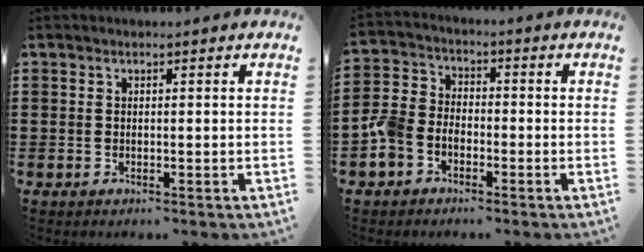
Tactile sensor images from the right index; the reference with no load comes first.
{"total": 5.0, "force": [-3.2, 3.2, 2.1], "torque": [-0.076, 0.000, -0.073]}